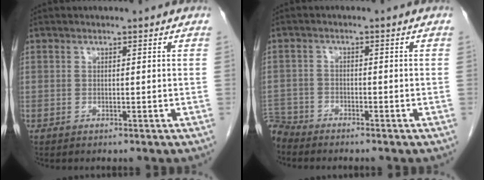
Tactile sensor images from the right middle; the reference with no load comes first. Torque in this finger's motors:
{"motor_torque": [0.08, -0.07, 0.08, -0.01]}